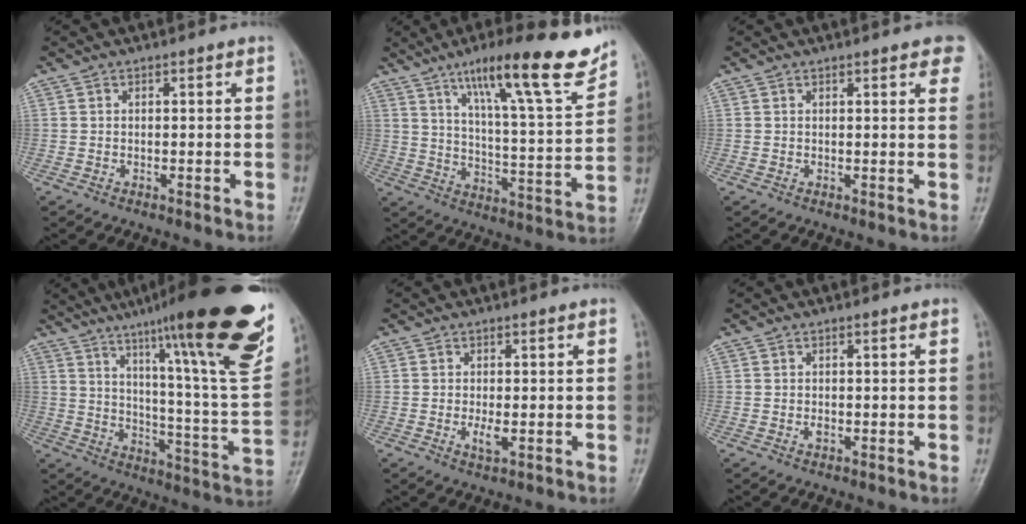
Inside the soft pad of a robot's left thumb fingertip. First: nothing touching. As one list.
[{"total": 20.5, "force": [13.7, 3.0, 15.0], "torque": [-0.199, -0.063, 0.213]}, {"total": 6.0, "force": [3.8, 1.8, 4.3], "torque": [-0.030, -0.003, 0.036]}, {"total": 30.8, "force": [19.0, 3.8, 23.9], "torque": [-0.305, -0.067, 0.278]}, {"total": 2.3, "force": [-0.2, 0.7, 2.2], "torque": [-0.043, -0.006, 0.002]}, {"total": 0.9, "force": [0.0, 0.4, 0.8], "torque": [-0.012, -0.001, 0.002]}]